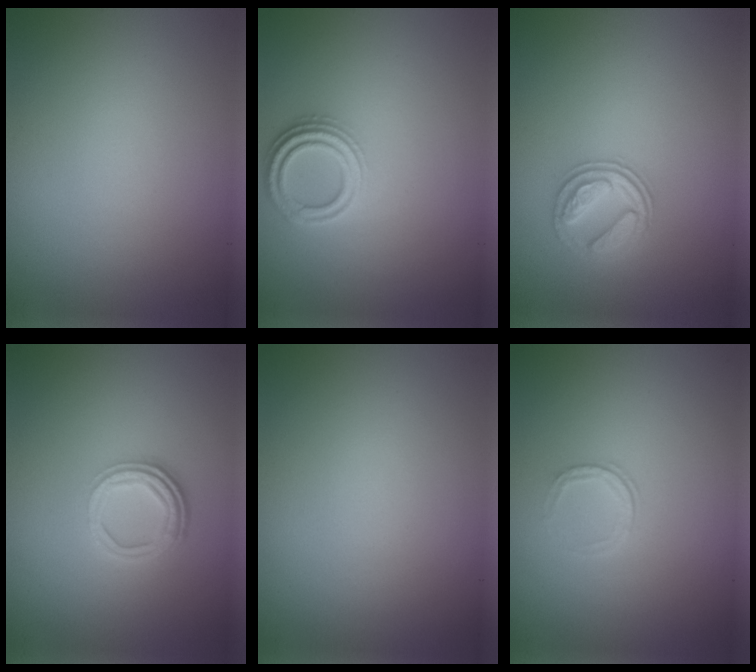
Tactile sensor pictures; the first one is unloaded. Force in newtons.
{"total": 3.2, "press": 2.7, "slide": 1.8}
{"total": 2.6, "press": 2.5, "slide": 0.7}
{"total": 3.4, "press": 2.6, "slide": 2.2}
{"total": 0.0}
{"total": 1.0, "press": 0.7, "slide": 0.7}